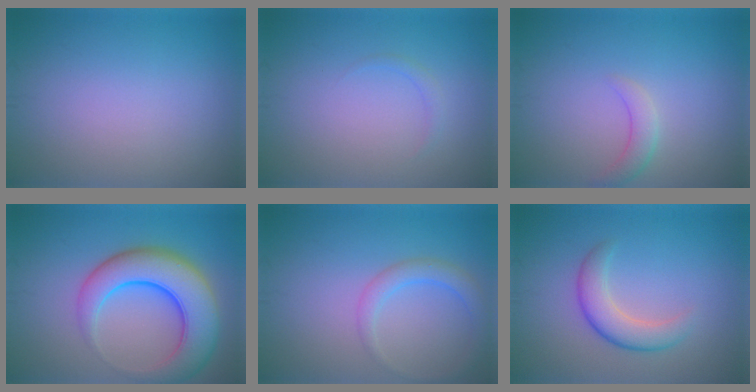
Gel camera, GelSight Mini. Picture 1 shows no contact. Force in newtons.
{"total": 0.8, "press": 0.8, "slide": 0.1}
{"total": 1.8, "press": 1.8, "slide": 0.1}
{"total": 8.8, "press": 8.8, "slide": 0.4}
{"total": 2.4, "press": 2.4, "slide": 0.1}
{"total": 3.6, "press": 3.6, "slide": 0.2}